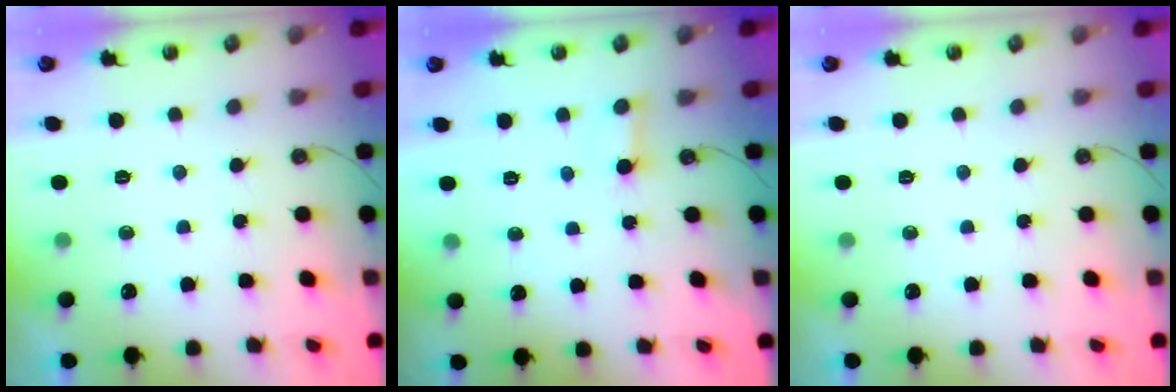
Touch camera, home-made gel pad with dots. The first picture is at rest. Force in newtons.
{"total": 2.2, "press": 2.2, "slide": 0.1}
{"total": 0.0}